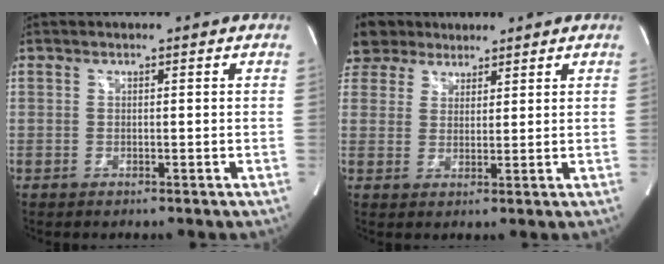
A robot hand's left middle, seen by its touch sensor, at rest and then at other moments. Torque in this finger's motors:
{"motor_torque": [0.41, -0.30, 1.05, 0.21]}